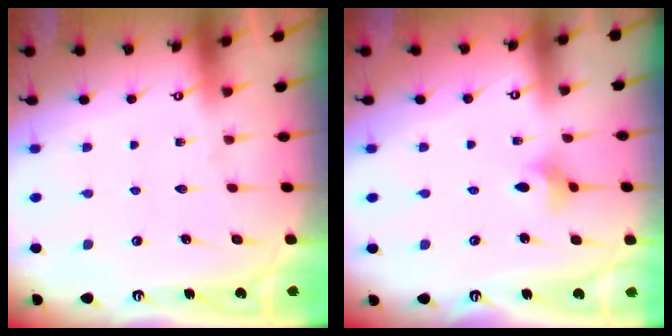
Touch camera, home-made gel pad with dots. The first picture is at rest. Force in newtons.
{"total": 2.3, "press": 2.3, "slide": 0.5}